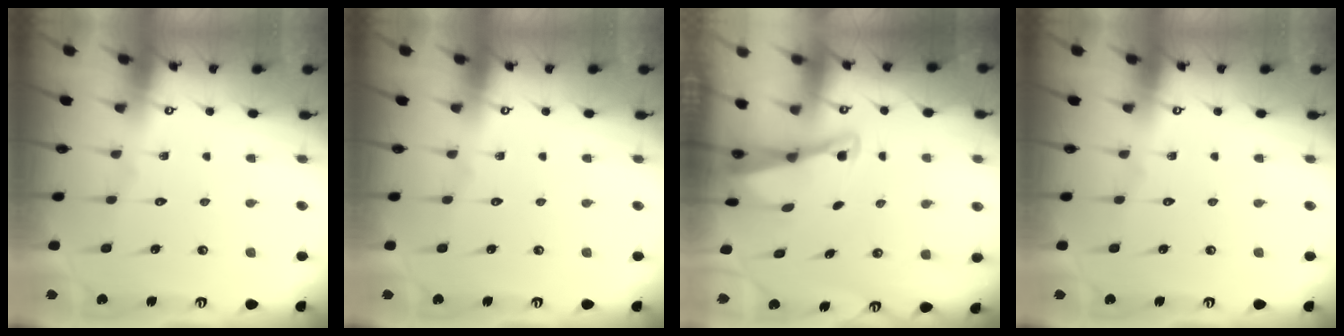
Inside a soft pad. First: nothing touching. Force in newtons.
{"total": 0.0}
{"total": 2.0, "press": 2.0, "slide": 0.4}
{"total": 0.0}